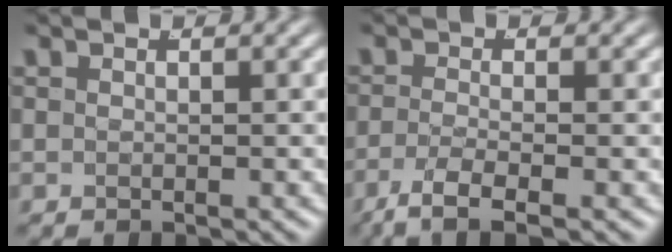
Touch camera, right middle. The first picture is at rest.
{"total": 4.8, "force": [-3.4, 1.1, 3.2], "torque": [-0.065, -0.027, -0.042]}